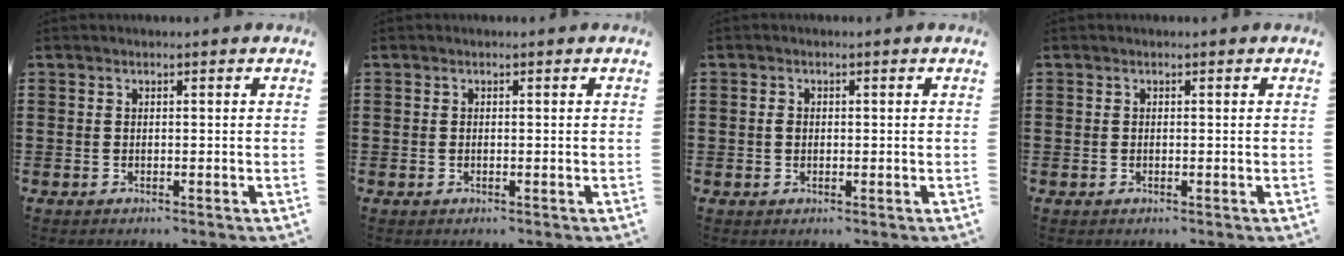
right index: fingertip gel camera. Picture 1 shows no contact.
{"total": 0.0}
{"total": 0.8, "force": [-0.1, 0.6, 0.6], "torque": [-0.013, 0.002, -0.002]}
{"total": 0.0}